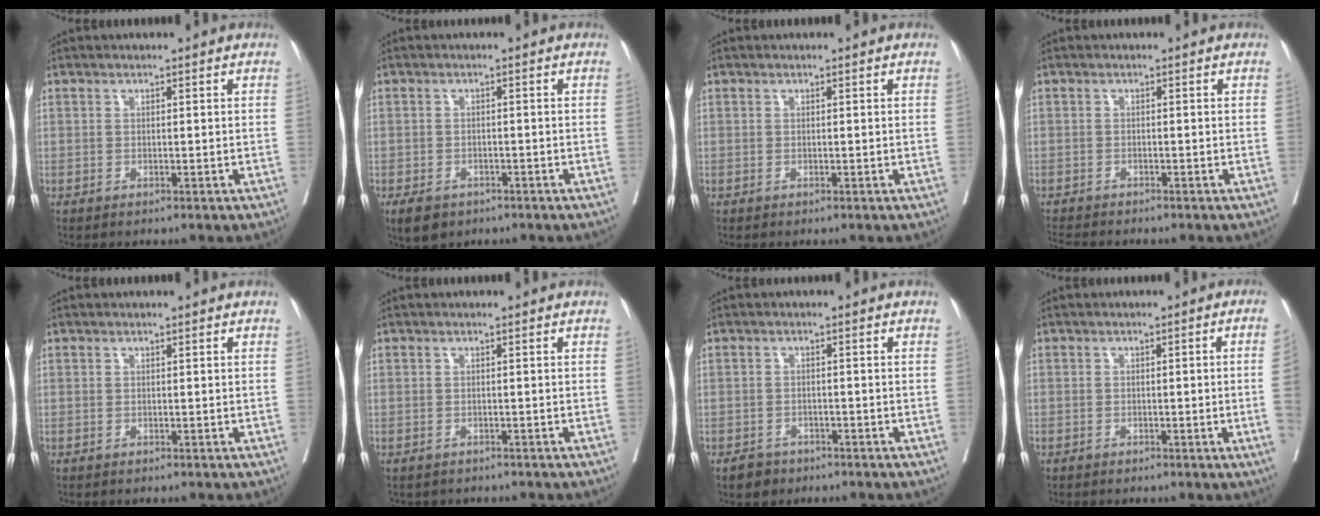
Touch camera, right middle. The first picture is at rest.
{"total": 4.5, "force": [-3.1, 2.7, 1.9], "torque": [-0.028, -0.003, -0.042]}
{"total": 0.0}
{"total": 4.1, "force": [-3.9, 0.1, 1.3], "torque": [-0.020, -0.014, -0.065]}
{"total": 0.0}
{"total": 2.1, "force": [-1.8, 1.0, 0.3], "torque": [-0.014, -0.002, -0.024]}
{"total": 2.6, "force": [-1.8, 1.7, 0.5], "torque": [-0.014, 0.005, -0.026]}
{"total": 3.7, "force": [-0.8, -0.7, 3.6], "torque": [-0.044, 0.003, -0.009]}